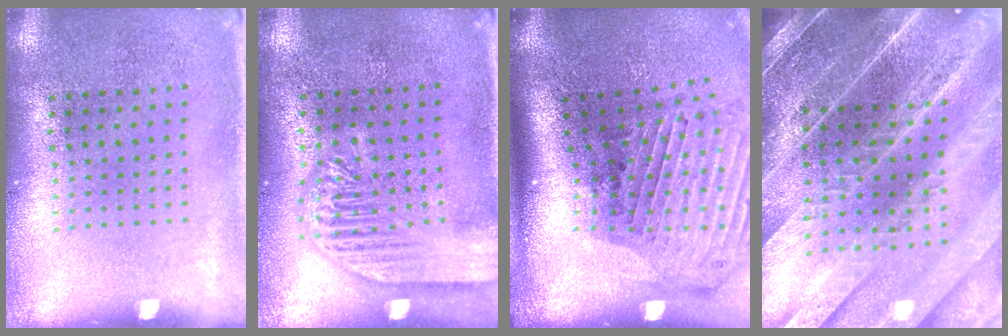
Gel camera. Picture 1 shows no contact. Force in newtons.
{"total": 2.5, "press": 2.5, "slide": 0.2}
{"total": 3.0, "press": 2.2, "slide": 2.0}
{"total": 4.4, "press": 4.0, "slide": 2.0}